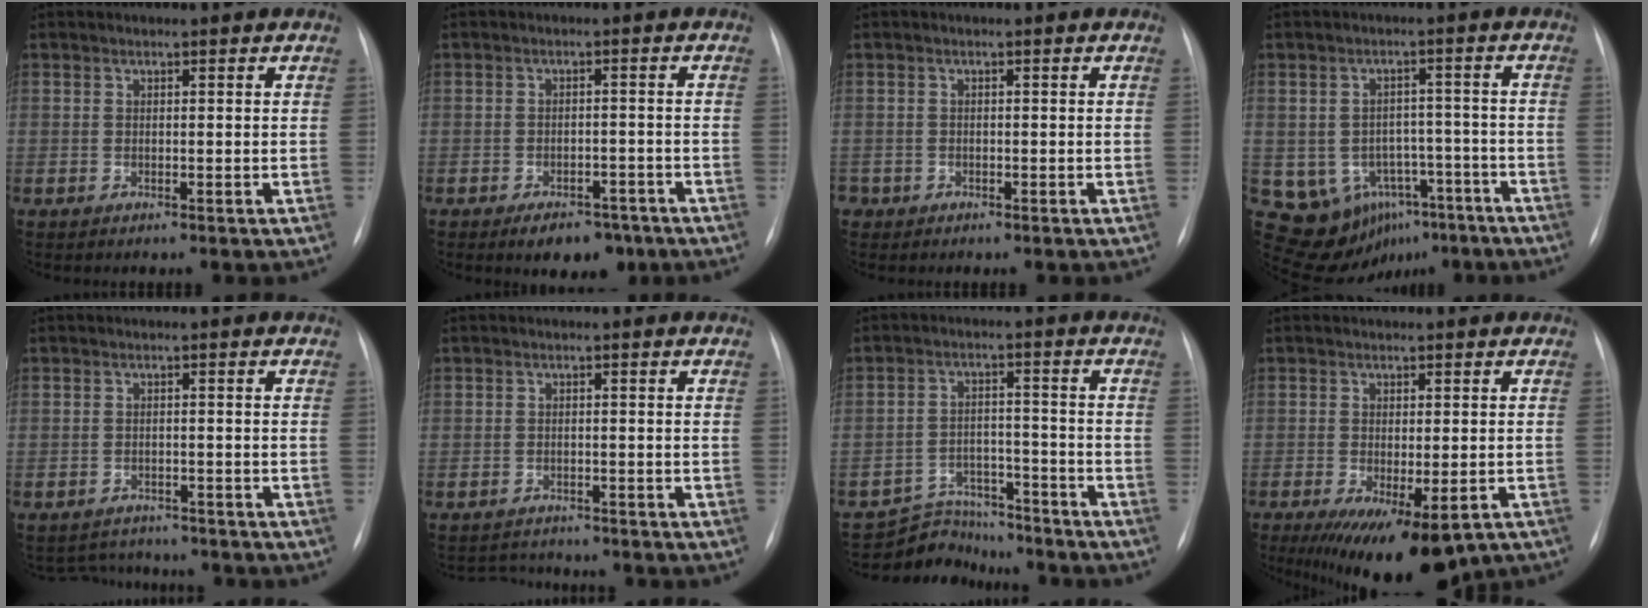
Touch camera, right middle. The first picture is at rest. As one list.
[{"total": 6.3, "force": [-4.5, 3.2, 3.1], "torque": [-0.040, 0.004, -0.059]}, {"total": 1.2, "force": [-0.8, 1.0, 0.1], "torque": [-0.002, 0.005, -0.013]}, {"total": 11.4, "force": [-5.6, 9.1, 4.0], "torque": [-0.053, 0.036, -0.065]}, {"total": 4.5, "force": [-4.3, 1.4, -0.2], "torque": [0.001, 0.008, -0.060]}, {"total": 2.9, "force": [-2.6, 0.8, -0.7], "torque": [0.006, -0.007, -0.041]}, {"total": 7.7, "force": [-7.3, 2.3, -1.1], "torque": [0.020, 0.029, -0.121]}, {"total": 13.1, "force": [-8.3, 4.6, 9.1], "torque": [-0.116, -0.028, -0.111]}]